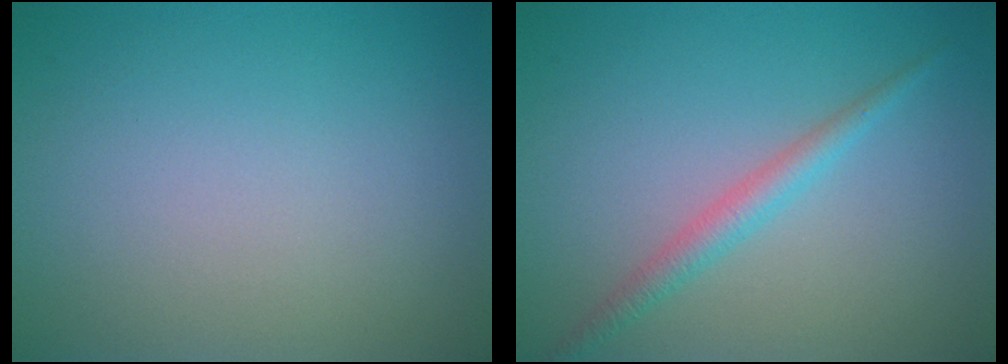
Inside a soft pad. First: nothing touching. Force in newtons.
{"total": 2.1, "press": 2.1, "slide": 0.1}